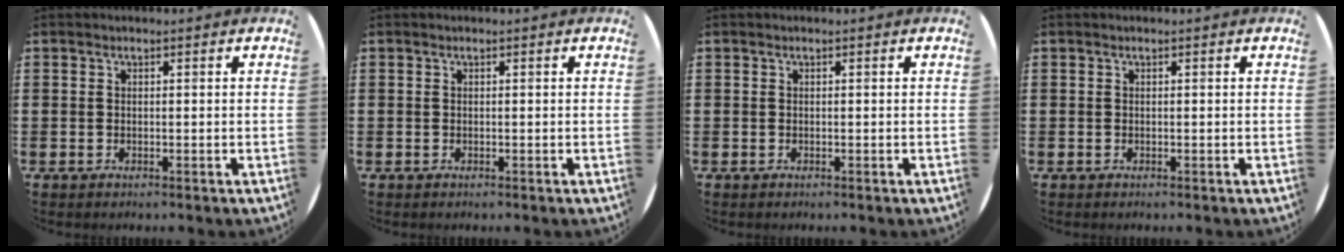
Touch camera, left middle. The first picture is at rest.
{"total": 0.0}
{"total": 0.0}
{"total": 0.0}